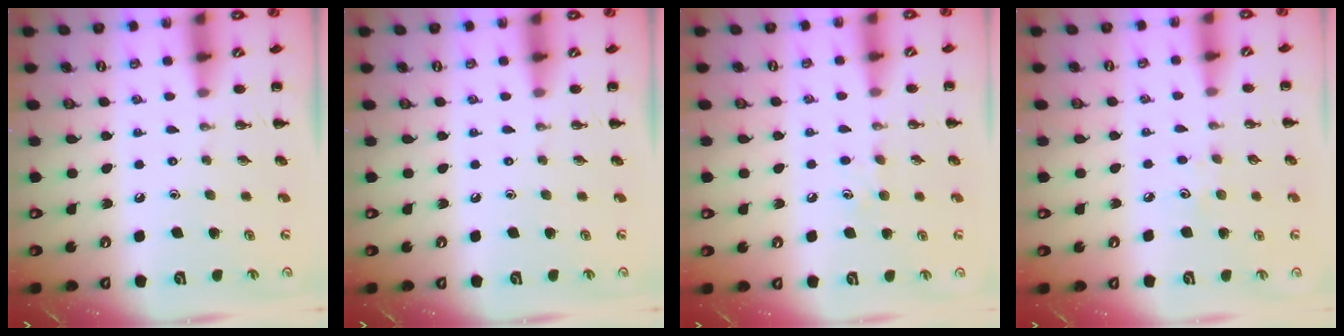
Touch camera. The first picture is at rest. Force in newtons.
{"total": 0.0}
{"total": 5.5, "press": 5.3, "slide": 1.5}
{"total": 2.8, "press": 2.6, "slide": 0.8}